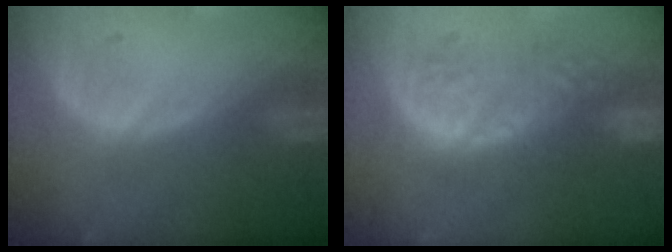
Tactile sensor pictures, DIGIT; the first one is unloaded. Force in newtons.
{"total": 8.9, "press": 8.7, "slide": 2.0}